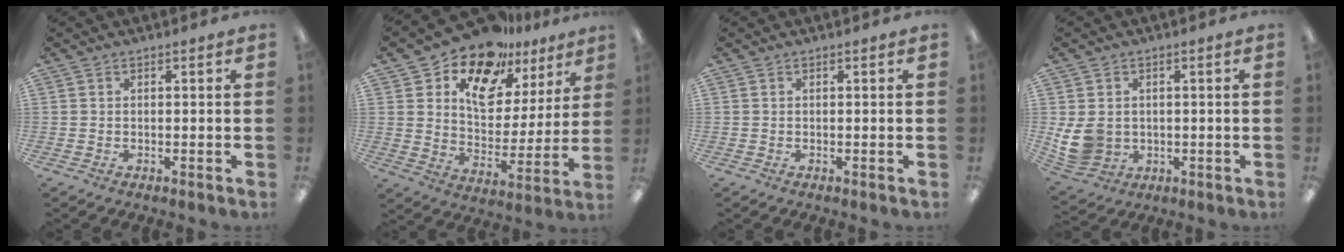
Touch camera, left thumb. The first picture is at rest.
{"total": 16.1, "force": [12.4, 8.0, 6.3], "torque": [-0.116, -0.086, 0.221]}
{"total": 0.0}
{"total": 8.2, "force": [0.0, 7.2, 4.0], "torque": [-0.086, 0.010, 0.006]}